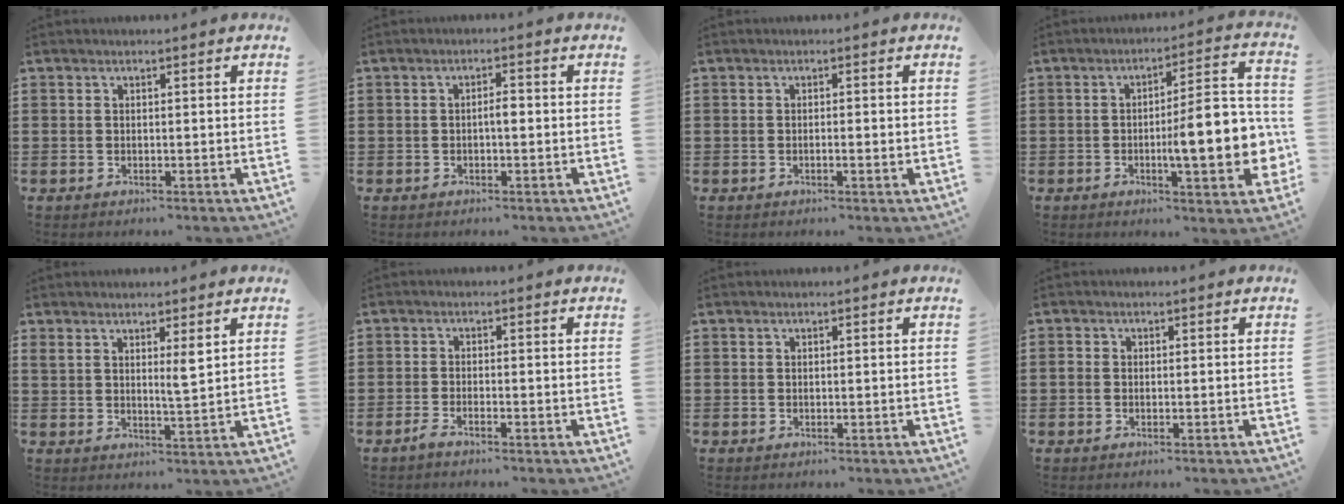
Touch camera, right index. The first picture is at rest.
{"total": 2.0, "force": [-0.3, 0.5, 1.9], "torque": [-0.035, 0.003, -0.008]}
{"total": 1.0, "force": [-0.3, 0.1, 1.0], "torque": [-0.017, -0.003, -0.006]}
{"total": 12.5, "force": [-2.3, 3.0, 11.9], "torque": [-0.156, -0.014, -0.044]}
{"total": 3.5, "force": [2.2, 0.7, 2.7], "torque": [-0.044, -0.005, 0.035]}
{"total": 1.5, "force": [-1.4, -0.1, 0.7], "torque": [-0.020, -0.005, -0.027]}
{"total": 0.0}
{"total": 0.8, "force": [-0.3, 0.6, 0.4], "torque": [-0.009, 0.002, -0.006]}